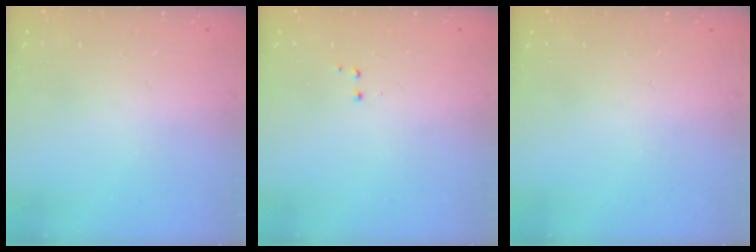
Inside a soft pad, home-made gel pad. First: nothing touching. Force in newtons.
{"total": 2.9, "press": 2.8, "slide": 0.7}
{"total": 0.0}